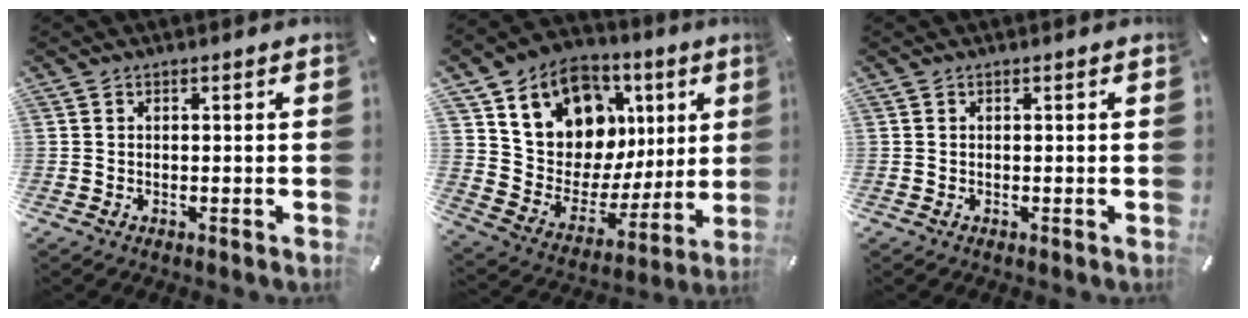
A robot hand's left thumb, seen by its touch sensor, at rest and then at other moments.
{"total": 15.5, "force": [7.9, 12.1, 5.6], "torque": [-0.097, -0.054, 0.155]}
{"total": 0.0}